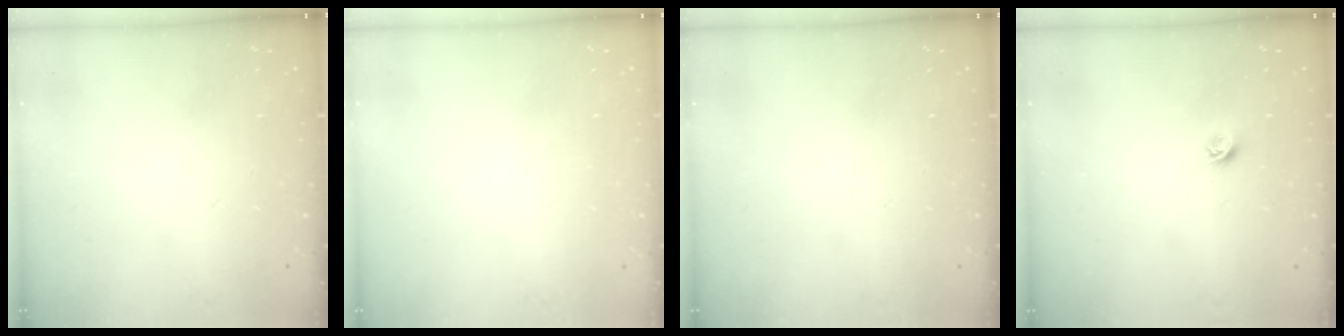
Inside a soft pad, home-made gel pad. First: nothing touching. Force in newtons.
{"total": 1.1, "press": 1.1, "slide": 0.1}
{"total": 0.0}
{"total": 4.2, "press": 4.1, "slide": 0.7}